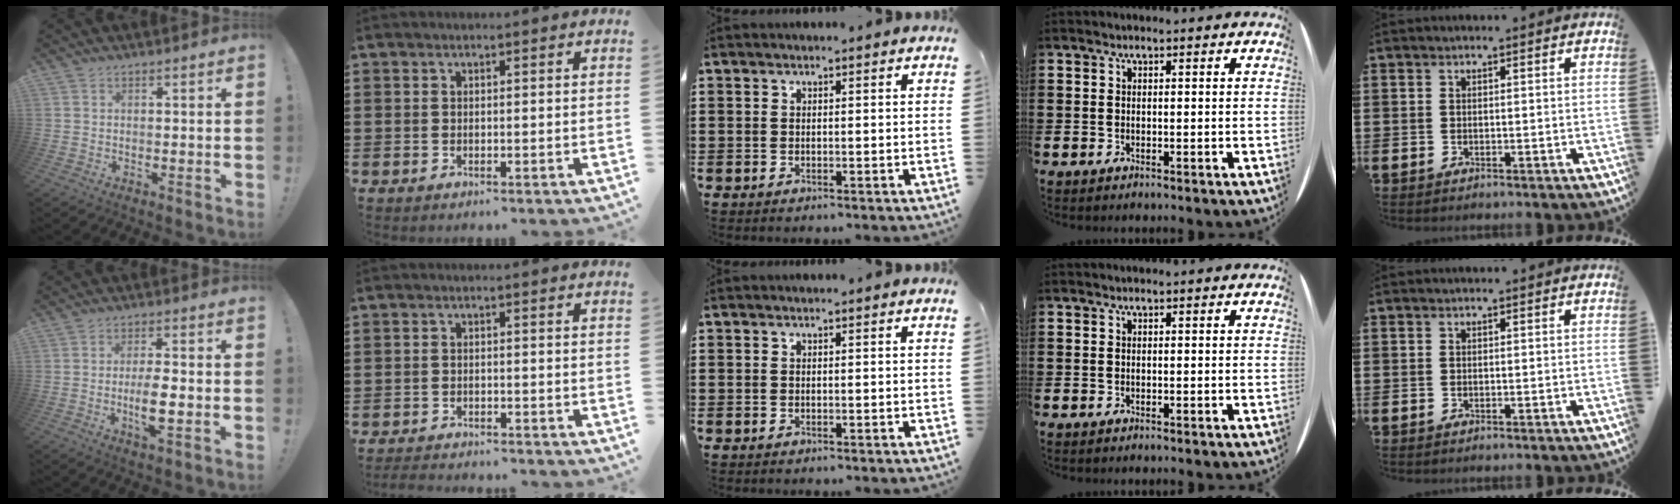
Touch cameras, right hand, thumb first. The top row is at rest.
{"thumb": {"total": 7.6, "force": [-1.9, 1.8, 7.1], "torque": [-0.127, -0.005, -0.035]}, "index": {"total": 1.9, "force": [-1.9, -0.1, 0.0], "torque": [-0.006, -0.002, -0.040]}}